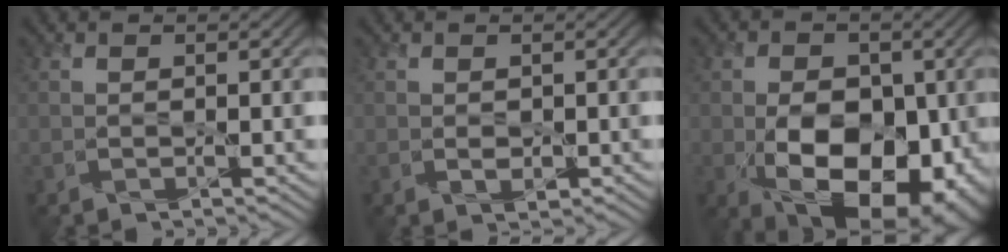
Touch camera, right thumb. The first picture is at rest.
{"total": 0.5, "force": [-0.1, 0.4, 0.3], "torque": [-0.006, -0.007, 0.006]}
{"total": 15.0, "force": [-3.9, 9.8, 10.8], "torque": [-0.149, -0.035, -0.037]}